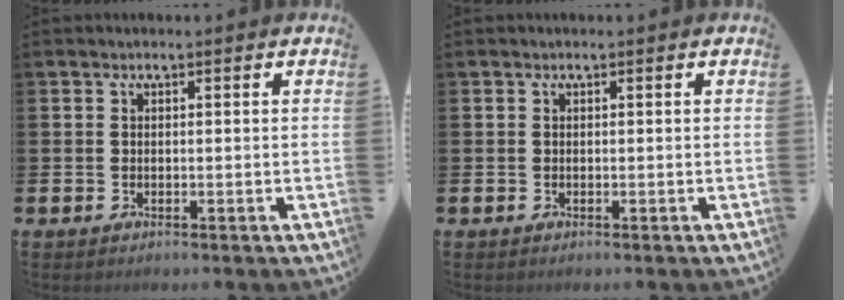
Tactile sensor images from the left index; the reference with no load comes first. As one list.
[{"total": 0.0}]